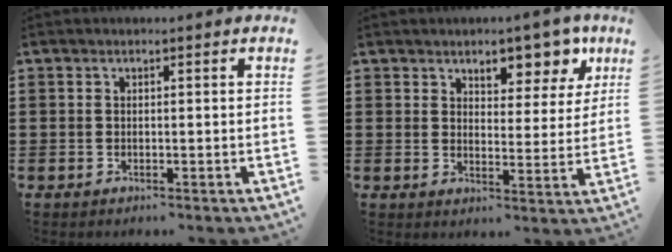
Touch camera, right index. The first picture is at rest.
{"total": 6.8, "force": [5.3, 3.1, 3.0], "torque": [-0.049, -0.024, 0.087]}